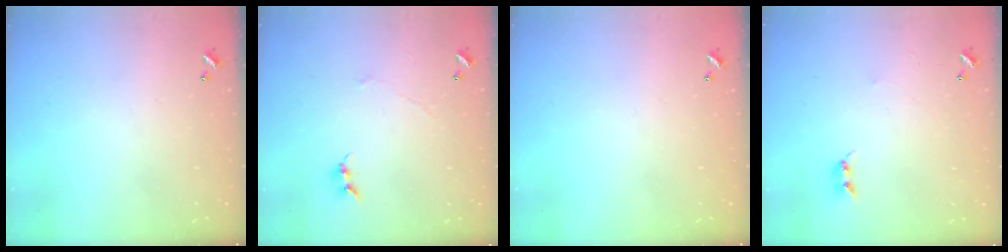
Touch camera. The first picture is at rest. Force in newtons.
{"total": 0.7, "press": 0.4, "slide": 0.6}
{"total": 0.0}
{"total": 2.2, "press": 2.2, "slide": 0.4}